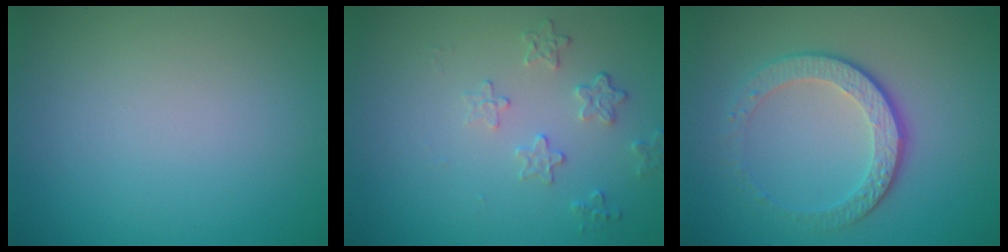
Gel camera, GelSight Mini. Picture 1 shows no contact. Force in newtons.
{"total": 1.9, "press": 1.3, "slide": 1.4}
{"total": 4.4, "press": 3.0, "slide": 3.2}